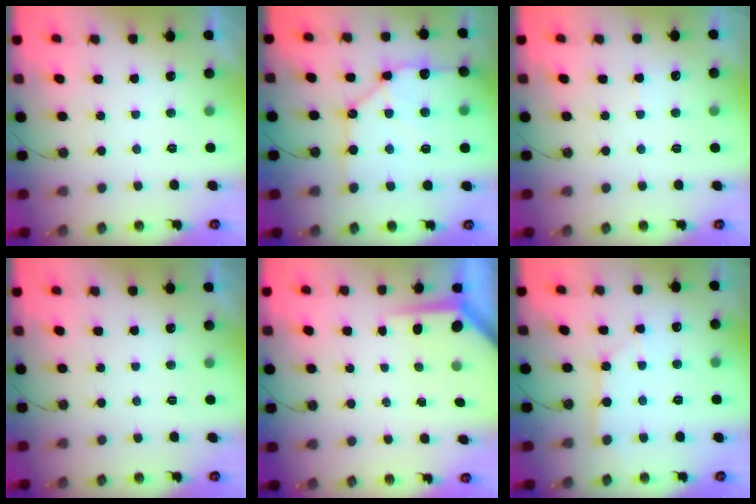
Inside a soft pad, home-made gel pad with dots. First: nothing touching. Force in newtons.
{"total": 15.3, "press": 15.2, "slide": 2.1}
{"total": 3.9, "press": 3.9, "slide": 0.6}
{"total": 0.0}
{"total": 4.0, "press": 3.9, "slide": 0.3}
{"total": 2.6, "press": 2.6, "slide": 0.2}